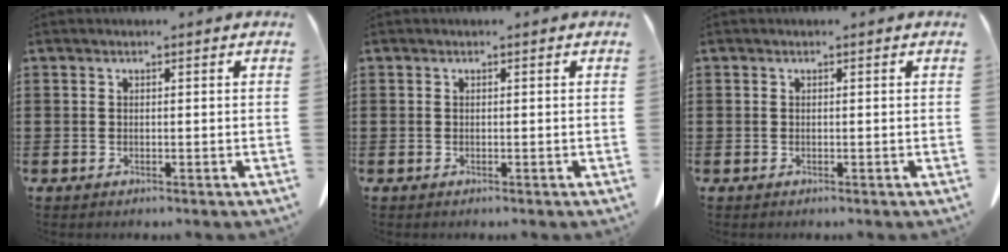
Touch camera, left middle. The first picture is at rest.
{"total": 0.0}
{"total": 0.0}